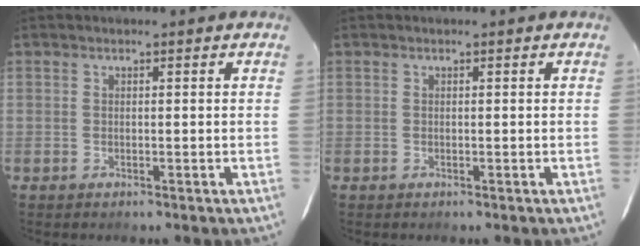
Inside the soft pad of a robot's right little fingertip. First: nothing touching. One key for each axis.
{"total": 0.0}